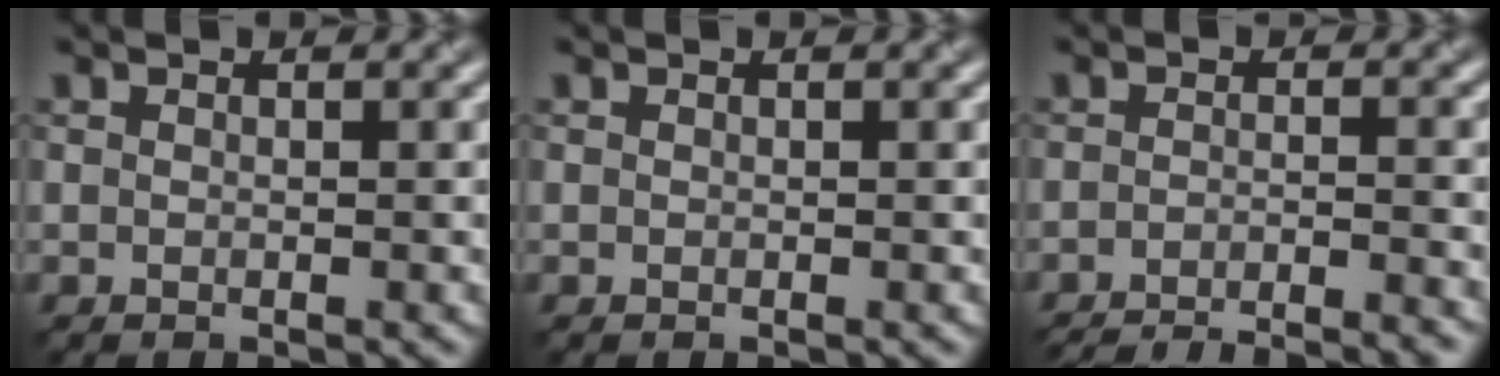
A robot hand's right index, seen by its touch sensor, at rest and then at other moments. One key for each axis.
{"total": 0.0}
{"total": 8.6, "fx": -8.0, "fy": 1.5, "fz": 2.8, "tx": -0.024, "ty": -0.006, "tz": -0.108}